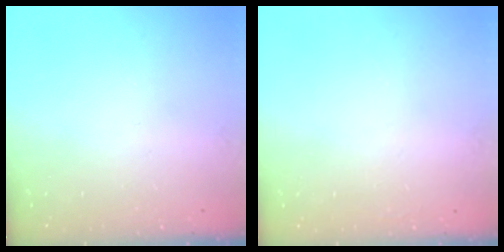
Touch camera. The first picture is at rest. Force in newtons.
{"total": 1.6, "press": 1.6, "slide": 0.0}